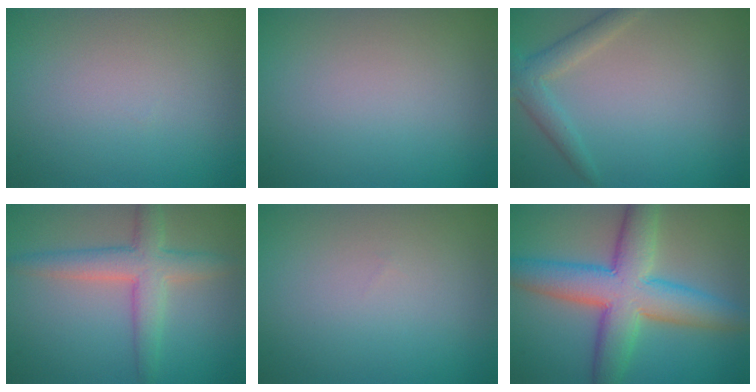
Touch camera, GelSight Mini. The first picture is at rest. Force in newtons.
{"total": 0.0}
{"total": 2.6, "press": 2.5, "slide": 0.1}
{"total": 4.6, "press": 4.6, "slide": 0.2}
{"total": 0.0}
{"total": 9.1, "press": 9.1, "slide": 0.7}